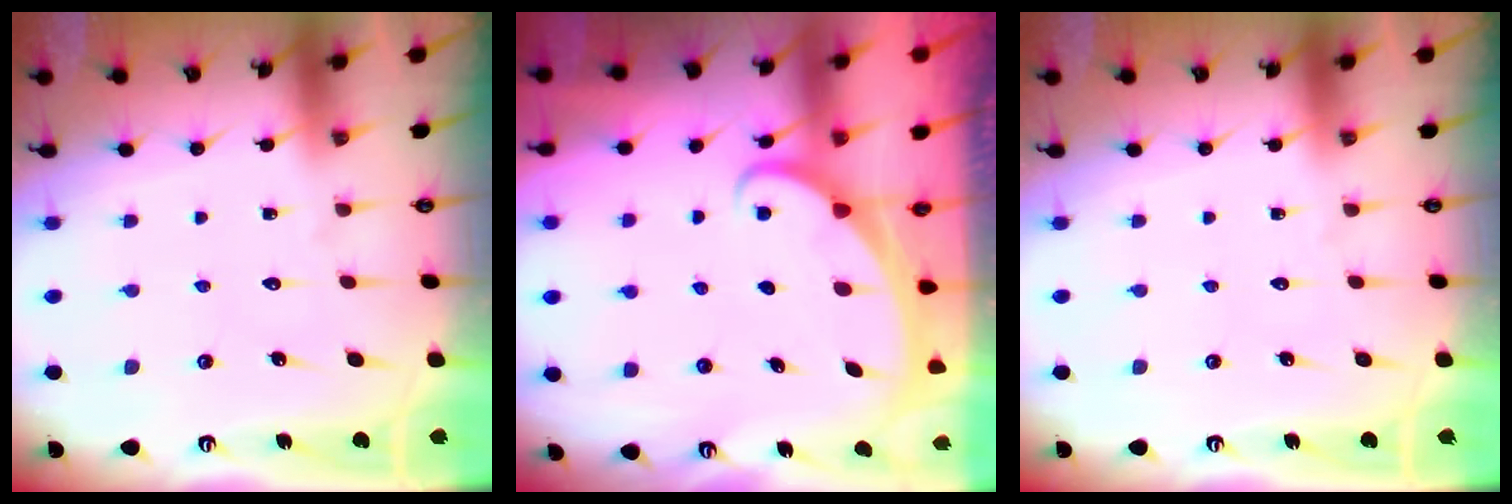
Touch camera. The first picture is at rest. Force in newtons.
{"total": 1.7, "press": 1.7, "slide": 0.1}
{"total": 0.0}